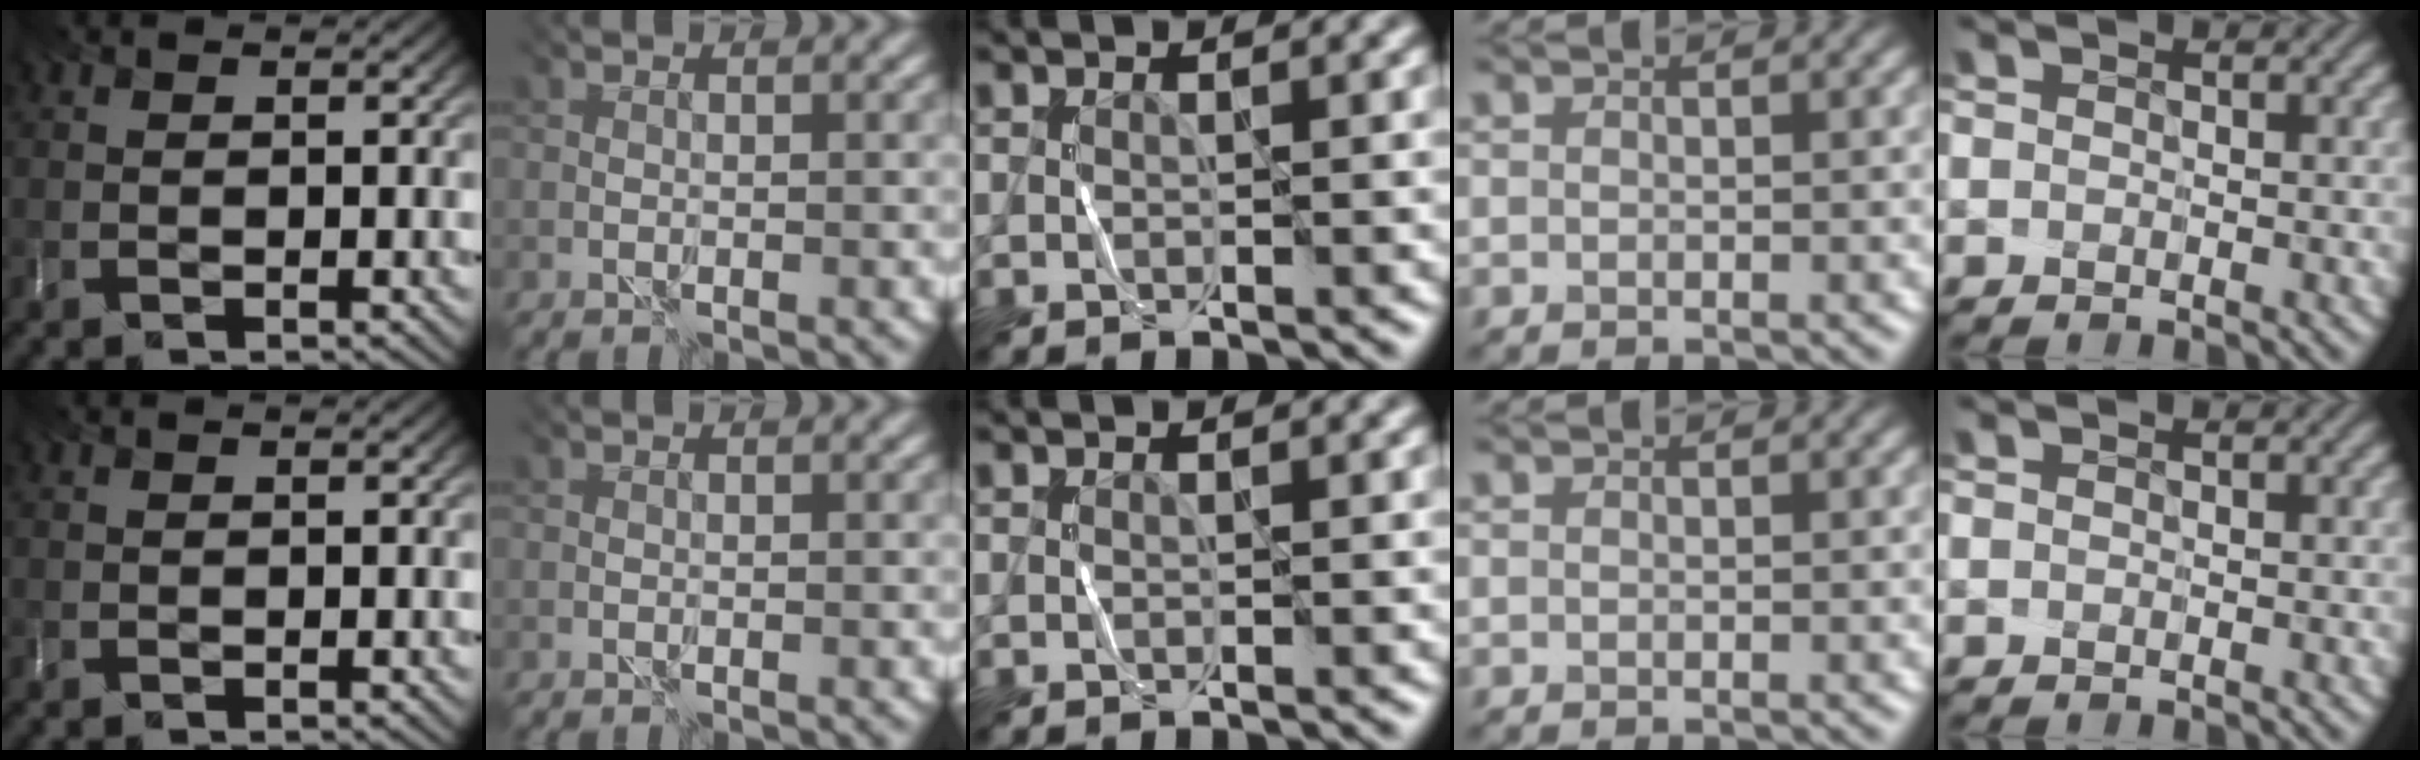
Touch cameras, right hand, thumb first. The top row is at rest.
{}